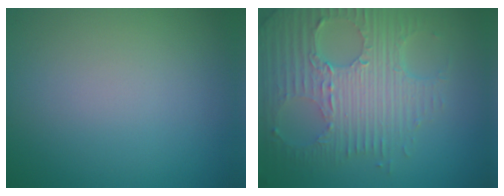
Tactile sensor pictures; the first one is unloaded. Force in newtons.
{"total": 8.0, "press": 5.7, "slide": 5.6}